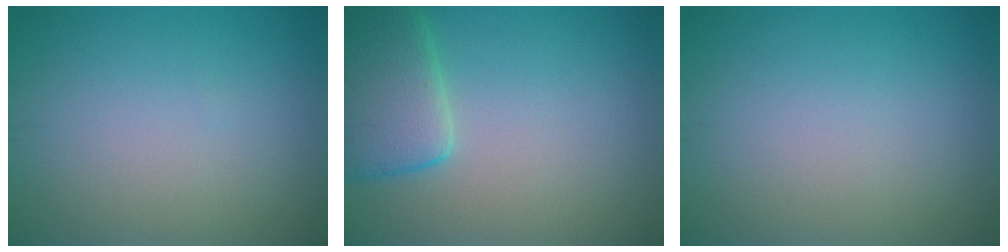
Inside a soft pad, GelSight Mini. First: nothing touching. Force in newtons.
{"total": 5.2, "press": 5.2, "slide": 0.4}
{"total": 0.0}